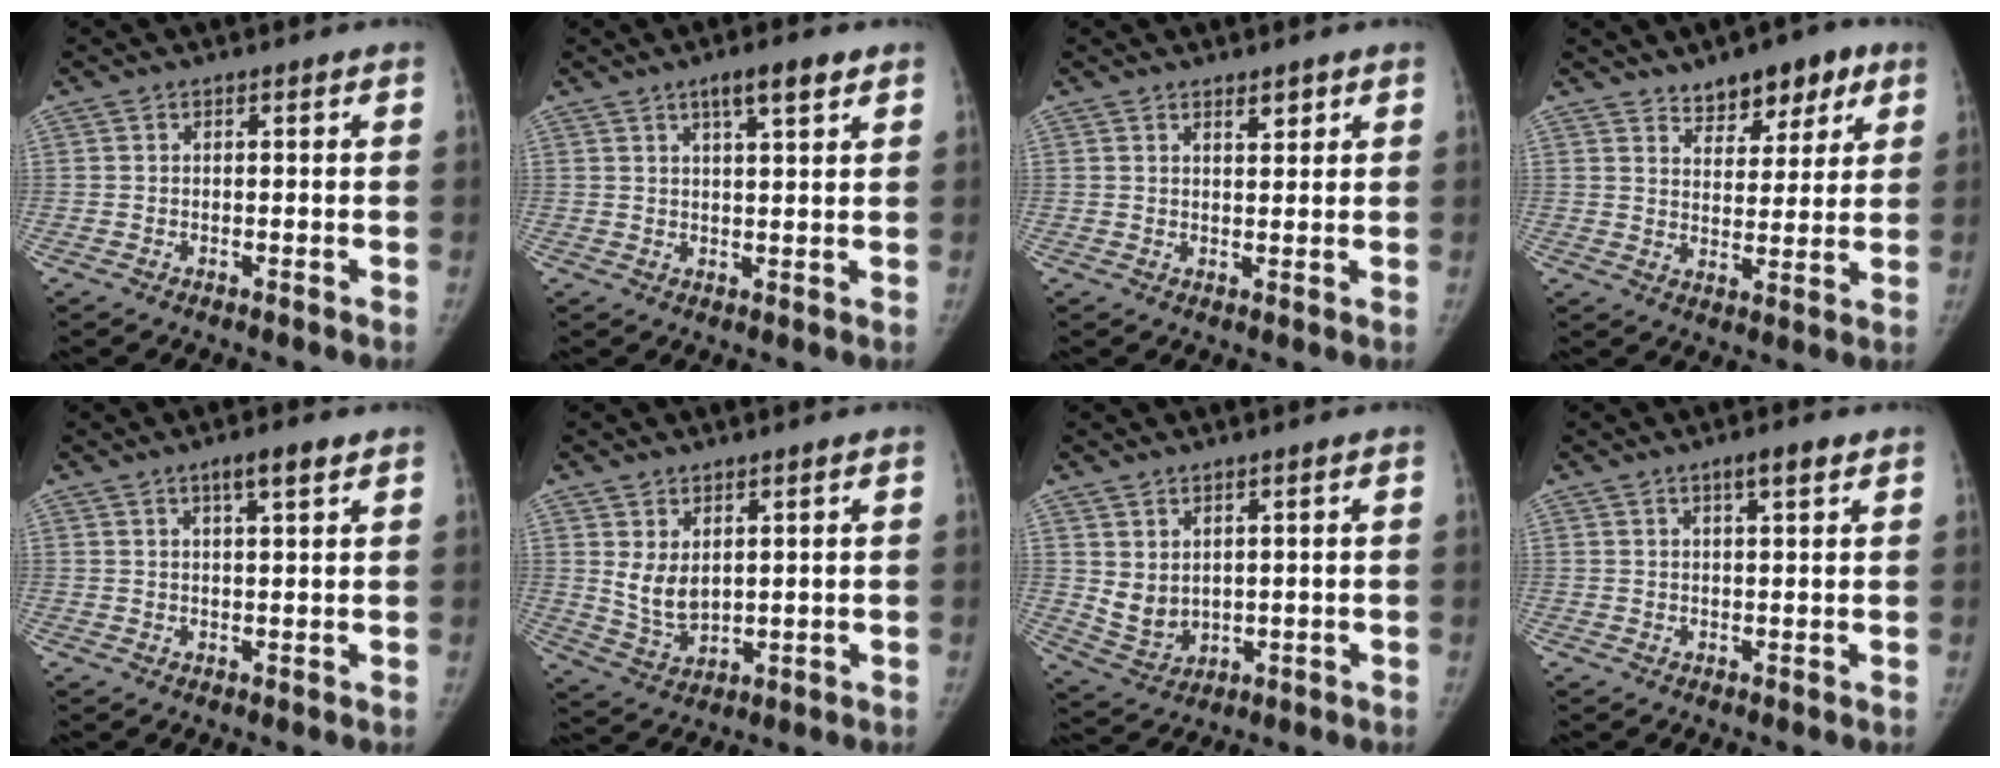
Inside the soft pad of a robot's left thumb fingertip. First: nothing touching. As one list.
[{"total": 5.5, "force": [3.3, 1.3, 4.3], "torque": [-0.060, -0.011, 0.050]}, {"total": 2.2, "force": [1.6, 0.9, 1.3], "torque": [-0.011, -0.011, 0.026]}, {"total": 9.7, "force": [6.4, 5.1, 5.2], "torque": [-0.035, -0.031, 0.095]}, {"total": 3.9, "force": [2.4, 0.7, 3.0], "torque": [-0.047, -0.009, 0.039]}, {"total": 6.0, "force": [2.0, 3.6, 4.4], "torque": [-0.069, -0.022, 0.053]}, {"total": 5.3, "force": [1.8, 3.6, 3.4], "torque": [-0.048, -0.021, 0.053]}, {"total": 3.2, "force": [1.9, 0.7, 2.5], "torque": [-0.035, -0.008, 0.029]}]